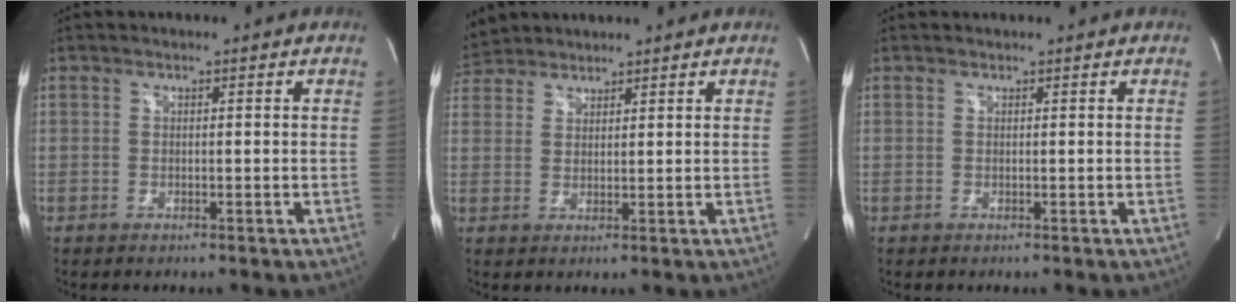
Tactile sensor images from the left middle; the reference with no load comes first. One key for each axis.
{"total": 5.3, "fx": 5.0, "fy": 1.8, "fz": 0.2, "tx": -0.011, "ty": 0.023, "tz": 0.100}
{"total": 0.6, "fx": 0.6, "fy": 0.1, "fz": 0.0, "tx": -0.005, "ty": 0.017, "tz": 0.014}